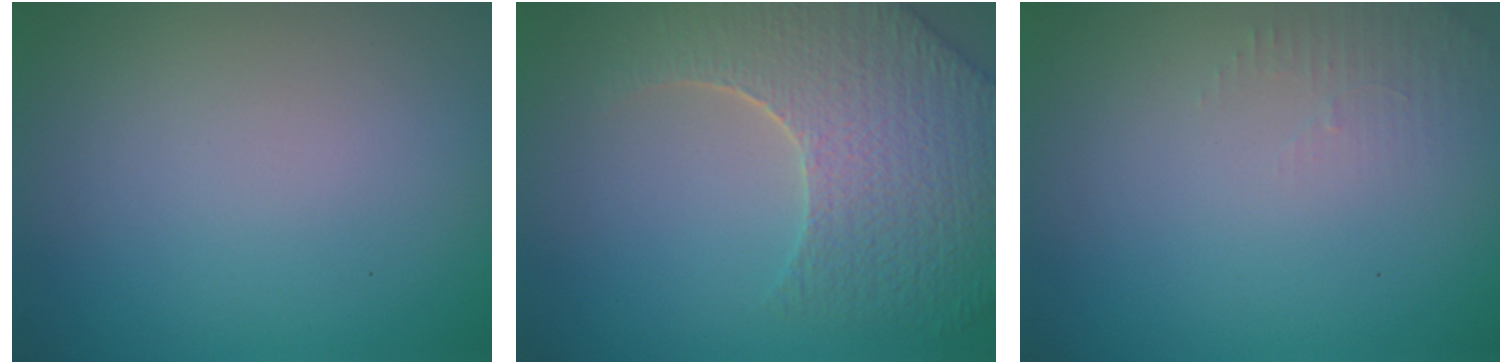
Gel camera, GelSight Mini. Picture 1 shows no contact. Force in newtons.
{"total": 7.6, "press": 5.8, "slide": 4.9}
{"total": 1.3, "press": 1.2, "slide": 0.3}